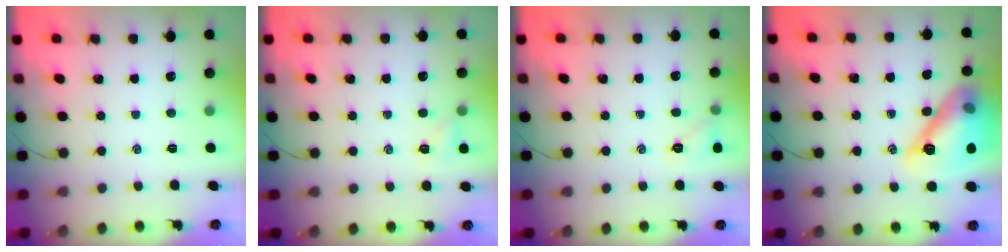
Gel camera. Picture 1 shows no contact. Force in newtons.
{"total": 4.1, "press": 3.9, "slide": 1.2}
{"total": 5.5, "press": 5.3, "slide": 1.6}
{"total": 18.3, "press": 18.2, "slide": 1.6}